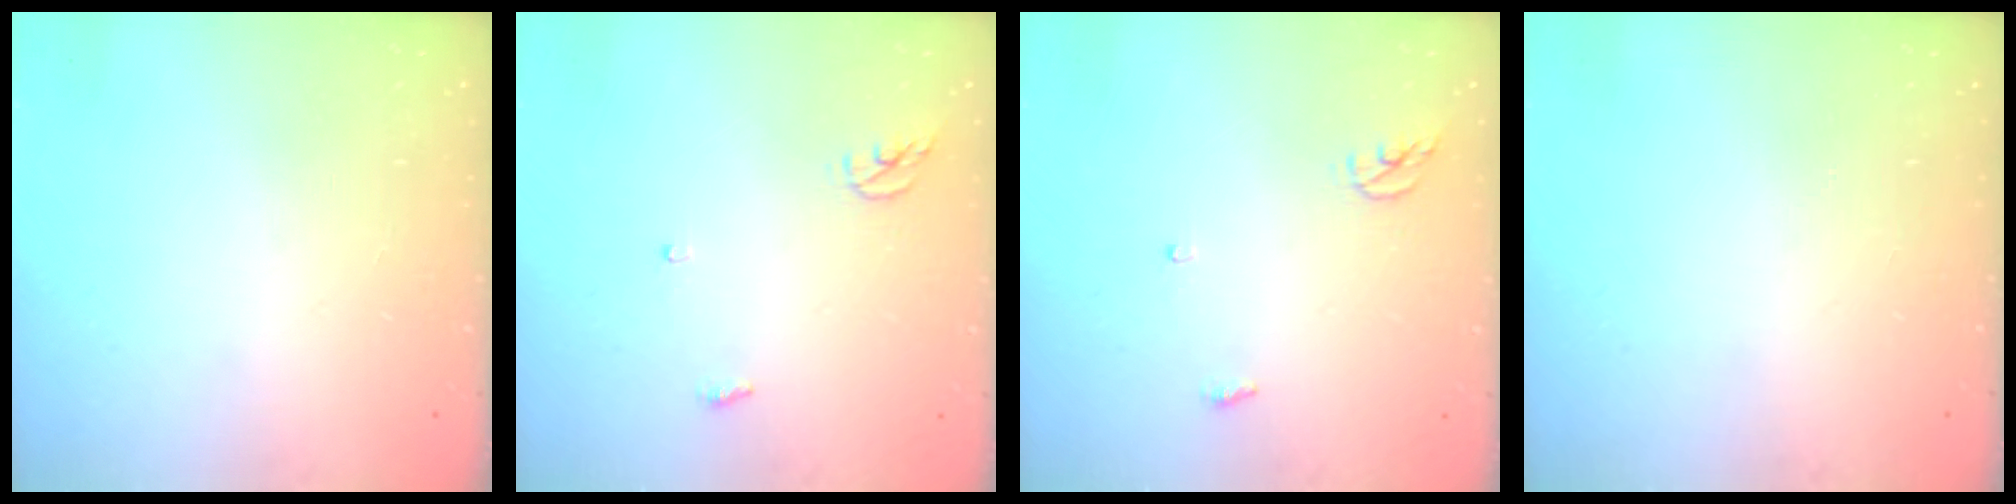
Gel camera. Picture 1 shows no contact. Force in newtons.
{"total": 3.5, "press": 3.5, "slide": 0.3}
{"total": 3.5, "press": 3.5, "slide": 0.3}
{"total": 0.0}